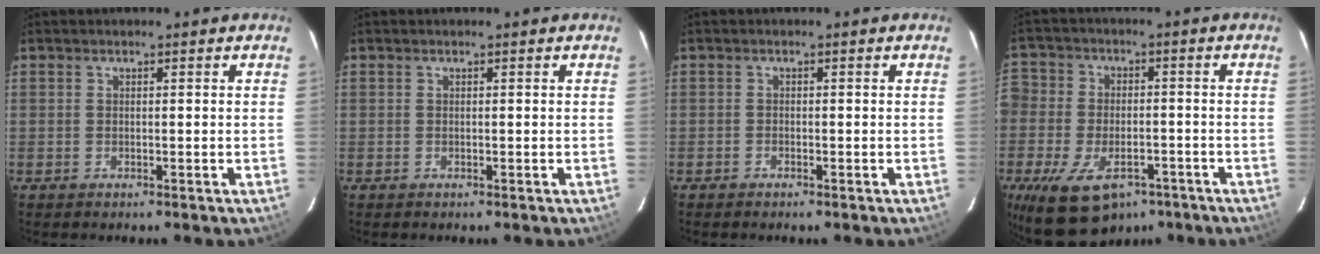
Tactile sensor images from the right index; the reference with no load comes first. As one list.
[{"total": 0.0}, {"total": 0.7, "force": [-0.6, 0.2, 0.1], "torque": [-0.005, 0.000, -0.013]}, {"total": 19.1, "force": [-9.8, 12.6, 10.3], "torque": [-0.256, -0.006, -0.171]}]